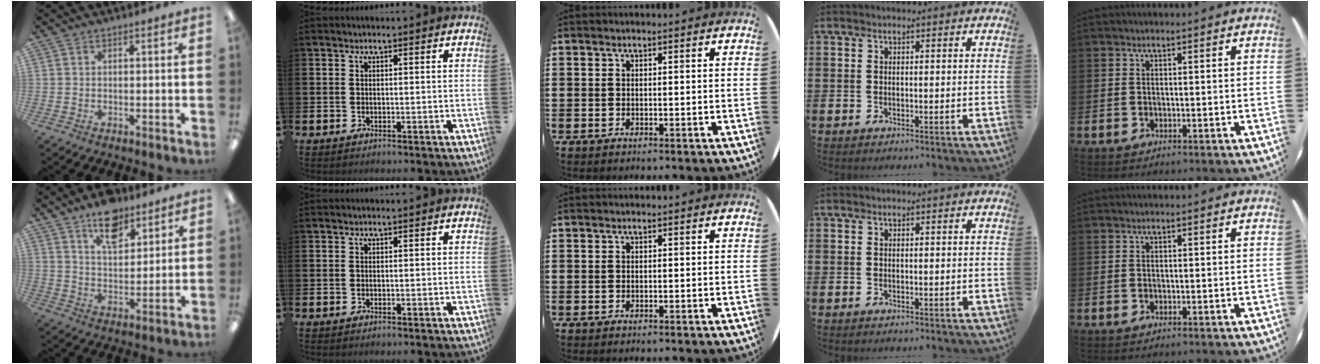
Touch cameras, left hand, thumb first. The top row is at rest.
{"thumb": {"total": 10.9, "force": [7.8, 5.6, 5.2], "torque": [-0.068, -0.038, 0.137]}}